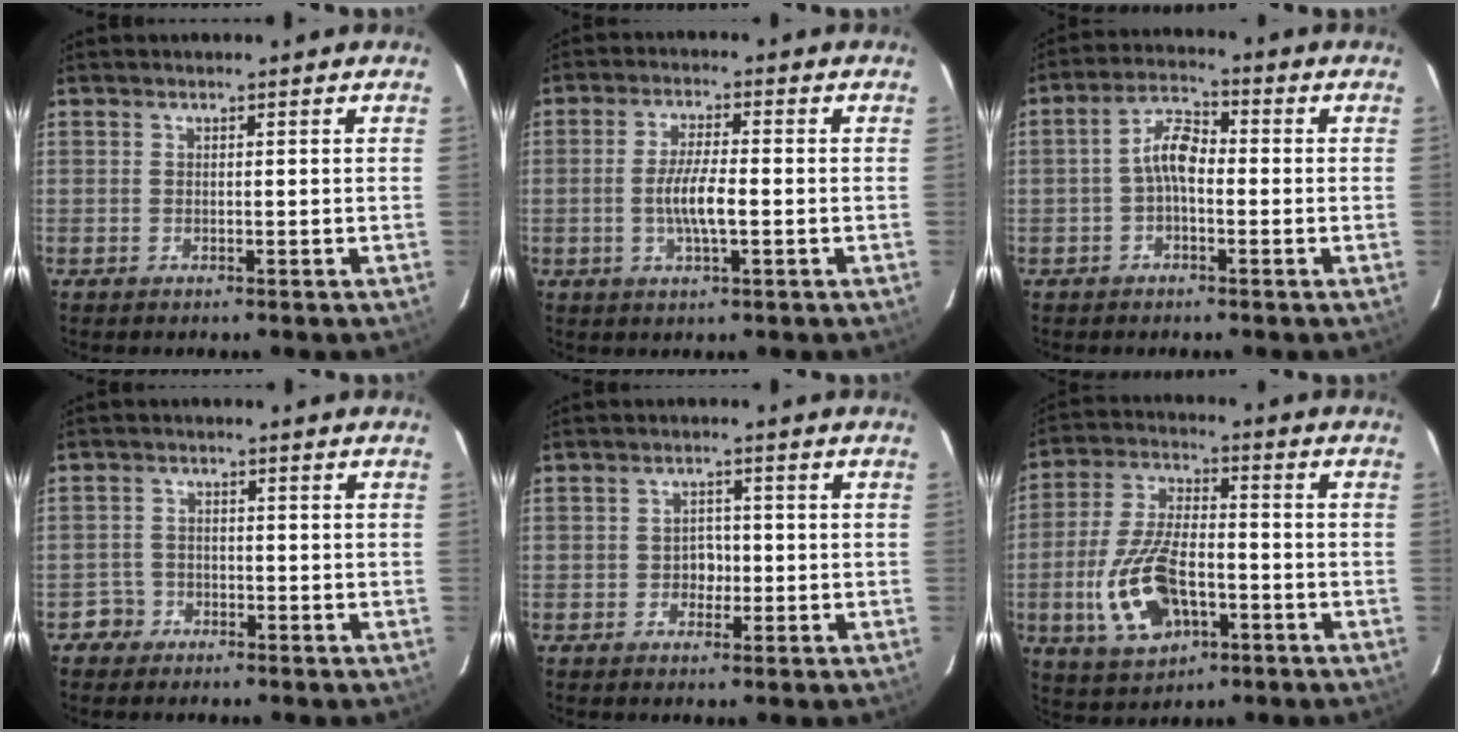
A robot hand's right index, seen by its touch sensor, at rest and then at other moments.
{"total": 6.1, "force": [-1.2, 1.2, 5.9], "torque": [-0.113, -0.001, -0.022]}
{"total": 5.4, "force": [-1.0, 2.7, 4.5], "torque": [-0.091, 0.021, -0.023]}
{"total": 3.1, "force": [-1.8, 2.4, -0.6], "torque": [0.013, 0.021, -0.033]}
{"total": 2.5, "force": [-0.8, 2.3, 0.9], "torque": [-0.014, 0.010, -0.012]}
{"total": 14.9, "force": [-4.9, 7.7, 11.8], "torque": [-0.254, -0.001, -0.079]}